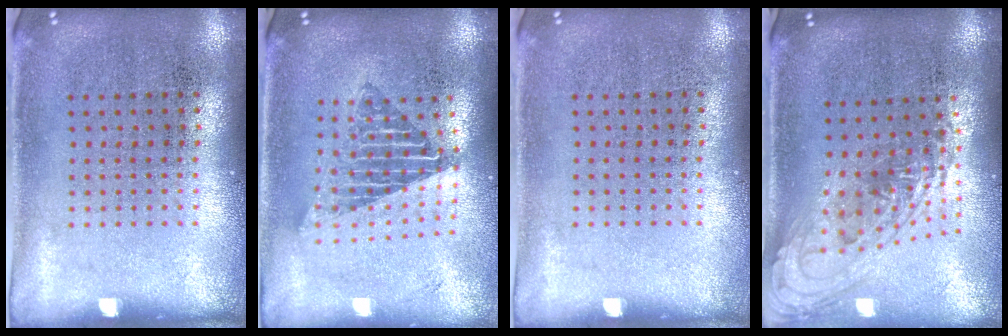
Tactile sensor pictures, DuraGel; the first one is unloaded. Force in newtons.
{"total": 1.7, "press": 1.3, "slide": 1.1}
{"total": 0.0}
{"total": 1.5, "press": 1.3, "slide": 0.7}